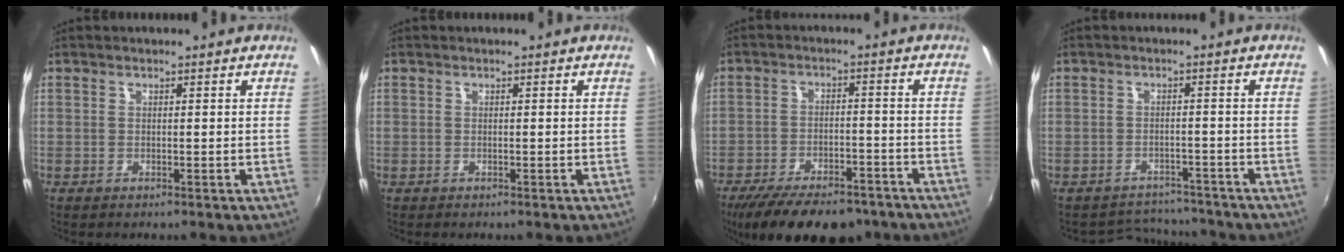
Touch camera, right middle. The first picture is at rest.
{"total": 0.9, "force": [-0.5, 0.8, -0.1], "torque": [-0.001, 0.003, -0.005]}
{"total": 17.2, "force": [-13.1, 6.7, 8.9], "torque": [-0.179, -0.021, -0.191]}
{"total": 6.5, "force": [-6.0, 2.4, -0.1], "torque": [-0.007, 0.021, -0.083]}